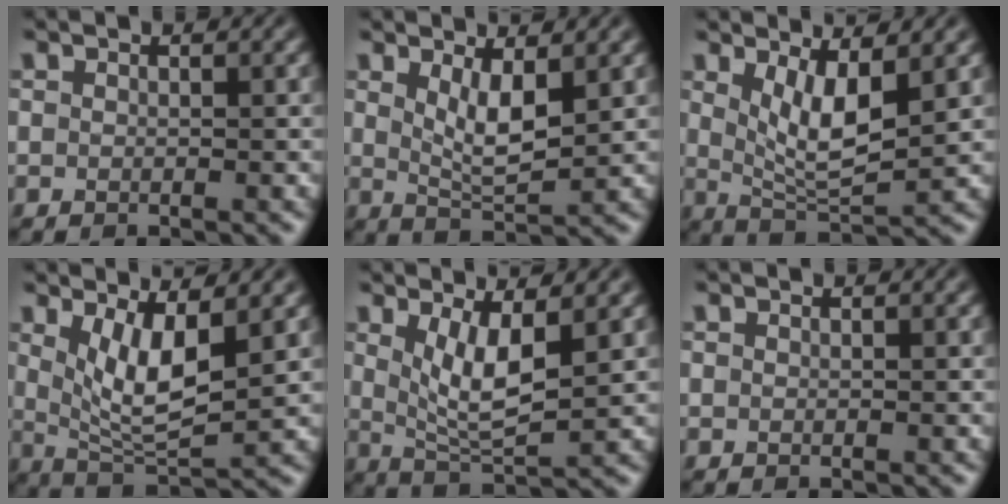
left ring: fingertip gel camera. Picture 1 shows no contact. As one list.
[{"total": 3.7, "force": [0.9, 1.2, 3.4], "torque": [-0.065, -0.011, 0.024]}, {"total": 4.8, "force": [1.3, 1.6, 4.3], "torque": [-0.080, -0.016, 0.033]}, {"total": 5.3, "force": [1.3, 1.8, 4.8], "torque": [-0.091, -0.017, 0.033]}, {"total": 4.7, "force": [1.0, 1.5, 4.3], "torque": [-0.083, -0.014, 0.027]}, {"total": 0.0}]